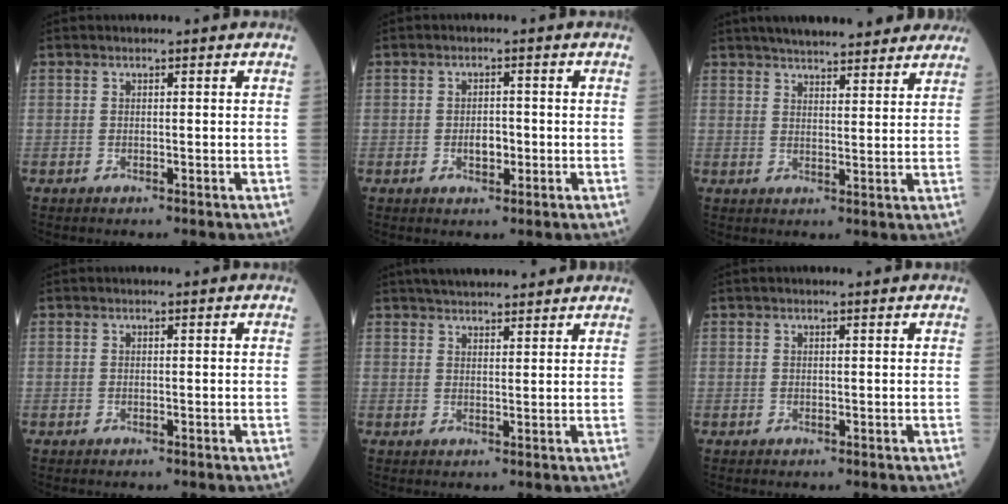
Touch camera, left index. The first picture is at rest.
{"total": 2.6, "force": [-0.7, 1.5, 2.0], "torque": [-0.035, 0.003, -0.008]}
{"total": 16.2, "force": [14.1, 3.2, 7.4], "torque": [-0.099, 0.029, 0.185]}
{"total": 0.0}
{"total": 9.5, "force": [8.4, 1.9, 4.0], "torque": [-0.055, 0.029, 0.119]}
{"total": 0.8, "force": [0.6, 0.0, 0.5], "torque": [-0.011, 0.009, 0.011]}